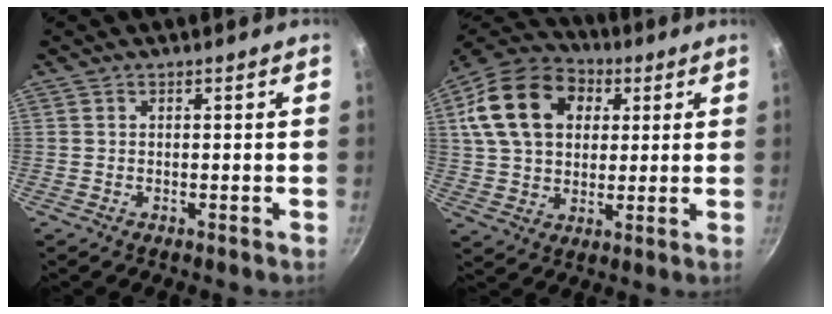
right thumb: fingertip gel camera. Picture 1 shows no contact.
{"total": 19.4, "force": [5.5, 14.0, 12.2], "torque": [-0.201, 0.015, 0.087]}